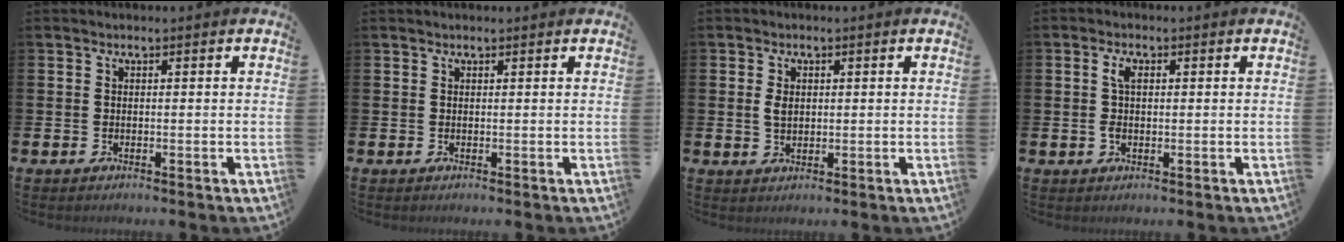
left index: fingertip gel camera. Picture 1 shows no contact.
{"total": 0.0}
{"total": 2.3, "force": [0.8, 1.5, 1.6], "torque": [-0.022, 0.000, 0.010]}
{"total": 2.7, "force": [0.6, 1.4, 2.2], "torque": [-0.039, 0.006, 0.006]}